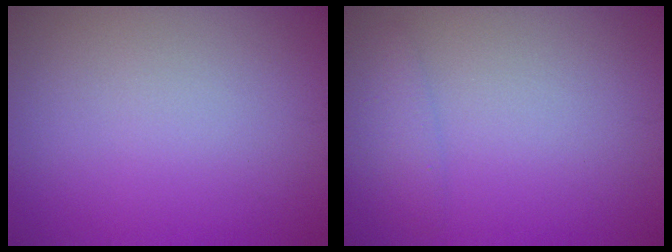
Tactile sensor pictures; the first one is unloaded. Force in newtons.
{"total": 1.5, "press": 1.5, "slide": 0.0}